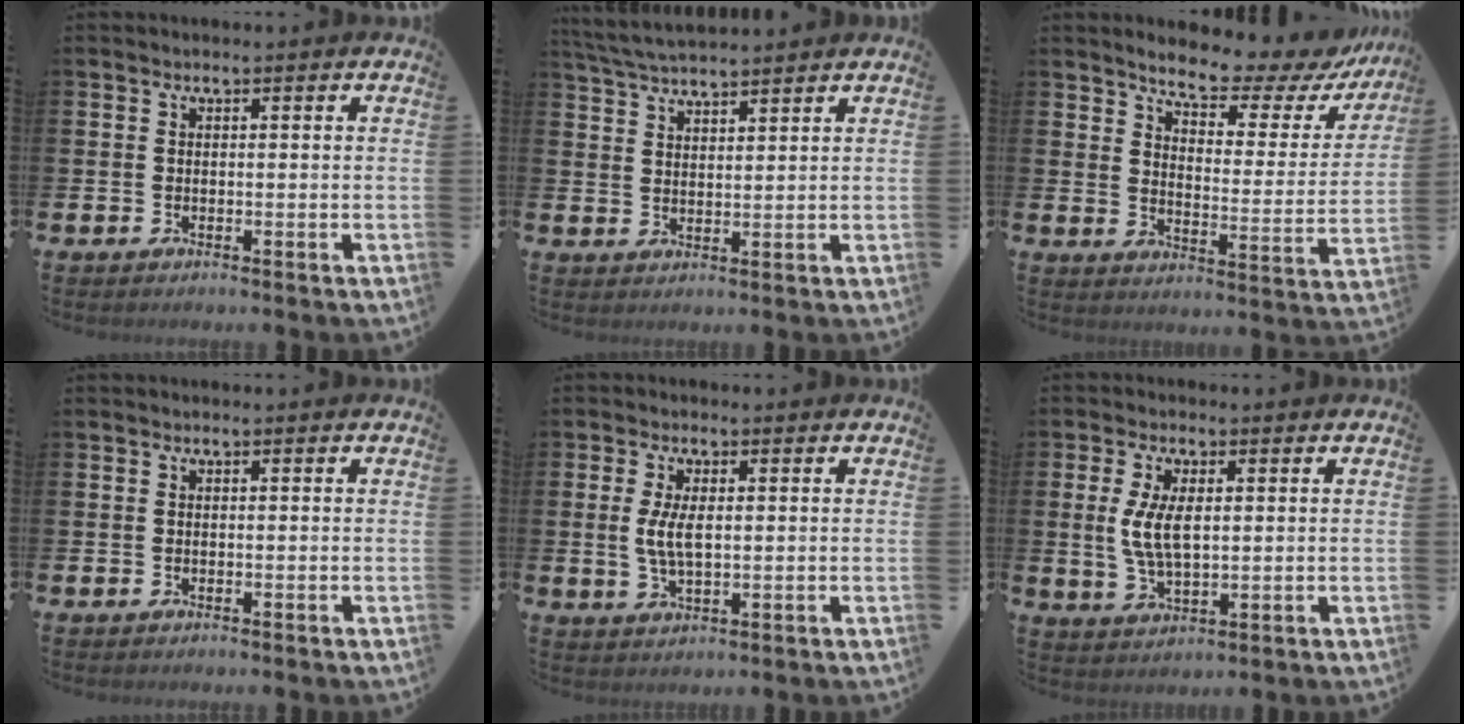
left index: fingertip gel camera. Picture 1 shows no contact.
{"total": 4.3, "force": [4.3, 0.2, 0.8], "torque": [-0.031, -0.020, 0.077]}
{"total": 7.2, "force": [6.5, 1.9, 2.5], "torque": [-0.070, -0.050, 0.107]}
{"total": 0.0}
{"total": 4.4, "force": [0.7, 1.8, 3.9], "torque": [-0.069, 0.002, 0.008]}
{"total": 5.6, "force": [1.1, 2.6, 4.8], "torque": [-0.097, 0.007, 0.019]}